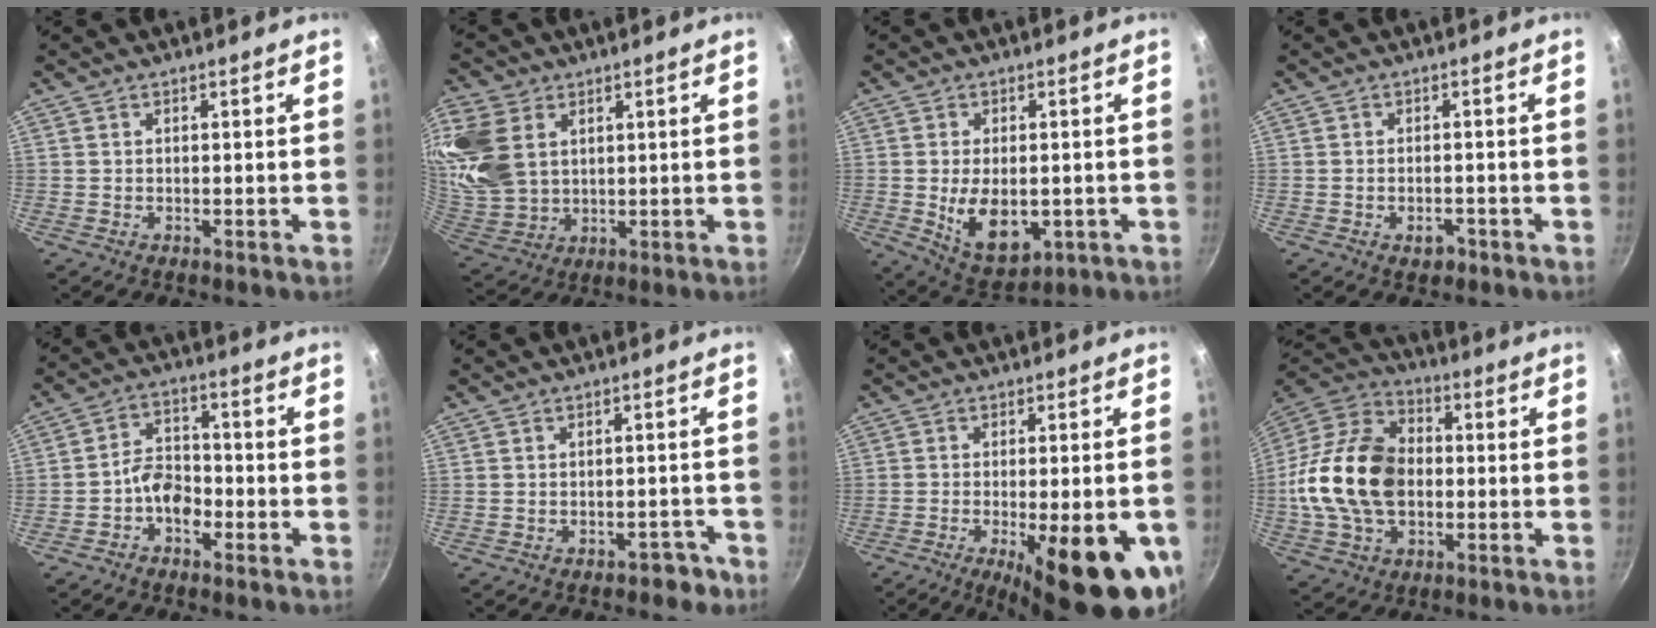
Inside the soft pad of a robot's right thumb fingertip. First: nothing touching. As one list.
[{"total": 16.0, "force": [5.2, 11.5, 9.8], "torque": [-0.207, -0.017, 0.115]}, {"total": 10.9, "force": [-1.6, 6.6, 8.5], "torque": [-0.123, -0.010, -0.006]}, {"total": 2.6, "force": [-1.4, 1.6, 1.5], "torque": [-0.016, 0.013, -0.016]}, {"total": 6.1, "force": [-2.7, 4.1, 3.7], "torque": [-0.040, 0.038, -0.054]}, {"total": 3.5, "force": [-2.4, 2.1, 1.5], "torque": [0.006, 0.039, -0.011]}, {"total": 18.5, "force": [-6.6, 5.8, 16.3], "torque": [-0.197, 0.004, -0.084]}, {"total": 20.5, "force": [-1.1, 14.2, 14.8], "torque": [-0.260, 0.033, -0.028]}]